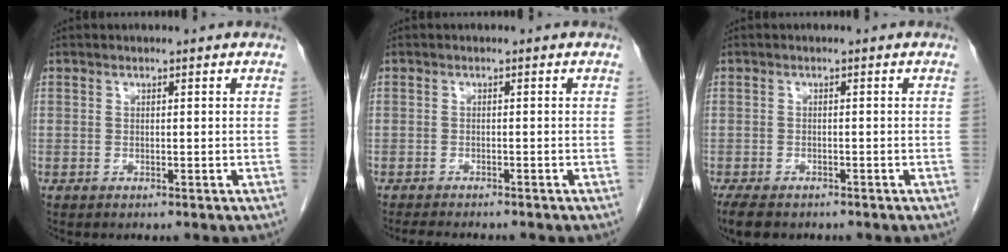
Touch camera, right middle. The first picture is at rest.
{"total": 5.1, "force": [-4.6, 0.7, 2.3], "torque": [-0.032, -0.012, -0.065]}
{"total": 5.7, "force": [-4.5, 2.2, 2.7], "torque": [-0.046, -0.013, -0.067]}